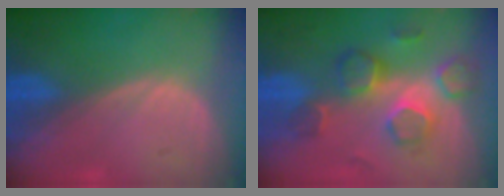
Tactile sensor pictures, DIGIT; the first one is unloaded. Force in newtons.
{"total": 8.9, "press": 7.7, "slide": 4.5}